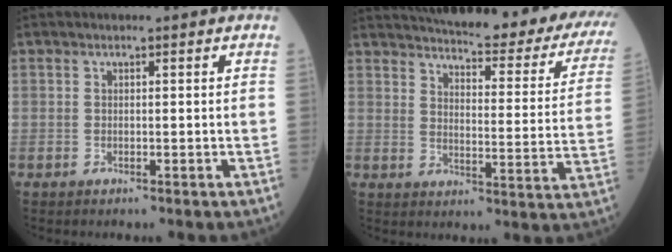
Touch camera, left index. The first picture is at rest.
{"total": 31.4, "force": [27.2, 5.7, 14.7], "torque": [-0.214, -0.076, 0.312]}